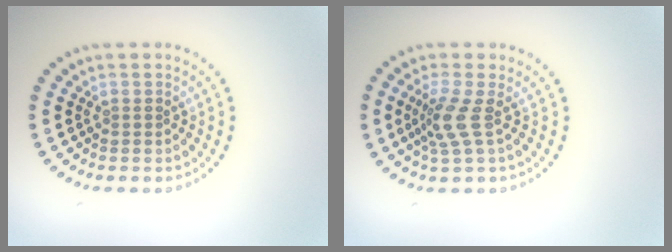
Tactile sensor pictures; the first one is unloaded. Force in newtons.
{"total": 2.5, "press": 1.9, "slide": 1.7}